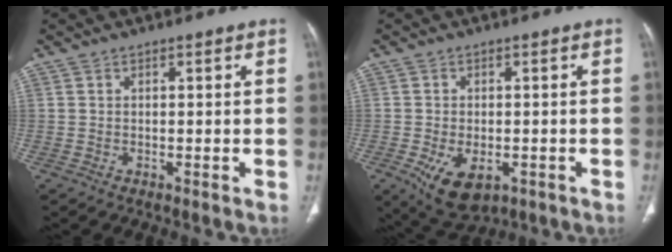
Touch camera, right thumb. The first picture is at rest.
{"total": 8.7, "force": [-3.4, 5.0, 6.3], "torque": [-0.101, -0.002, -0.042]}